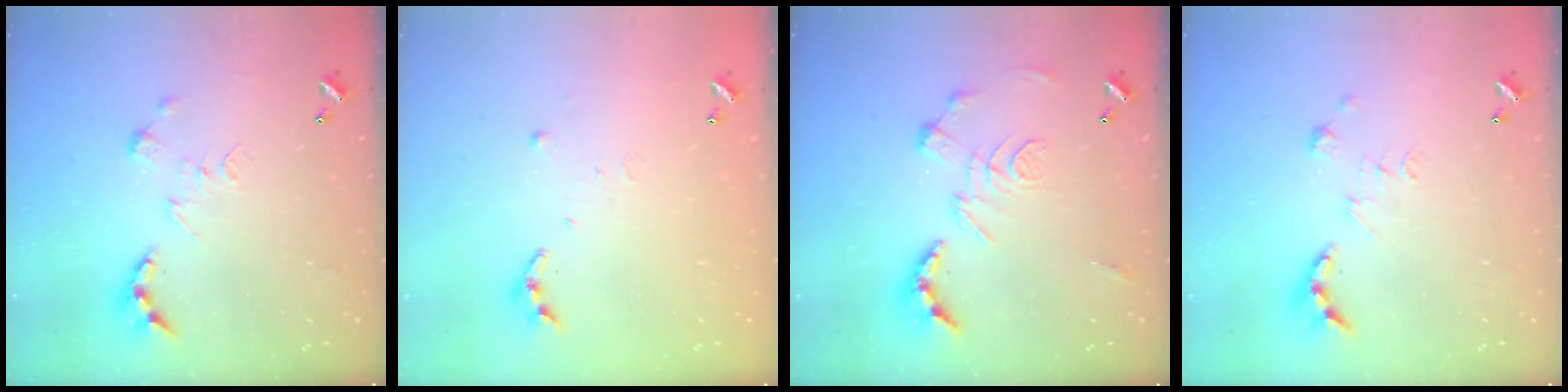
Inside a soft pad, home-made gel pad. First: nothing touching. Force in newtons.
{"total": 3.8, "press": 3.8, "slide": 0.4}
{"total": 2.9, "press": 2.3, "slide": 1.7}
{"total": 4.7, "press": 4.7, "slide": 0.4}